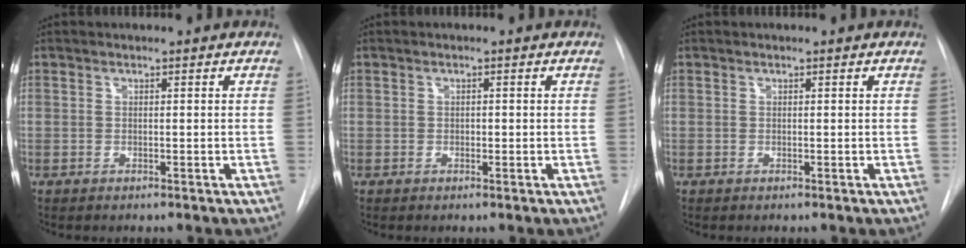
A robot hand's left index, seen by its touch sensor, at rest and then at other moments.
{"total": 0.5, "force": [-0.1, 0.4, 0.4], "torque": [-0.002, 0.002, -0.002]}
{"total": 0.0}